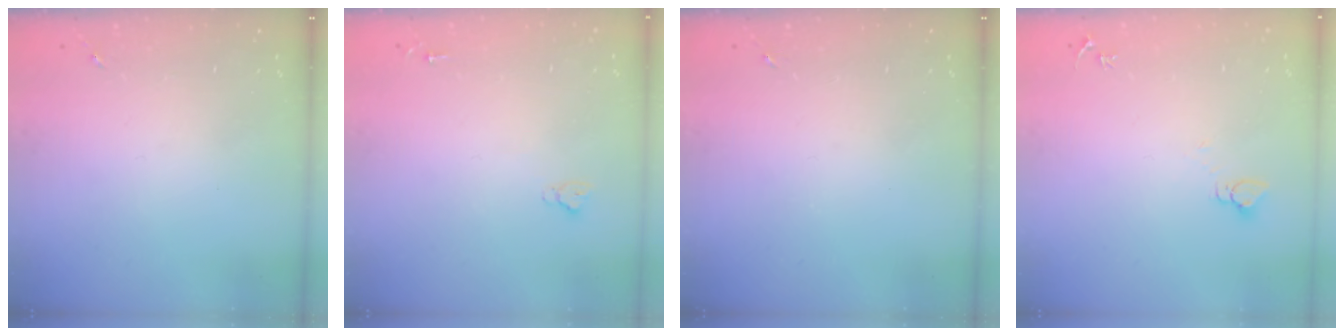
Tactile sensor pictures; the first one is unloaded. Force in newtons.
{"total": 2.6, "press": 2.5, "slide": 0.3}
{"total": 0.0}
{"total": 2.7, "press": 2.7, "slide": 0.2}